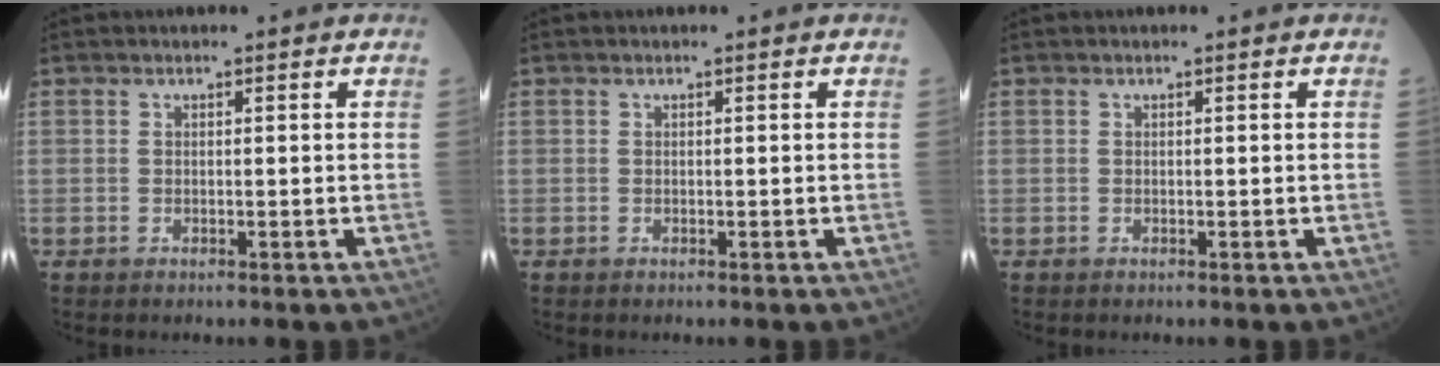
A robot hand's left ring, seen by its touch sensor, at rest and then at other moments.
{"total": 0.0}
{"total": 0.0}